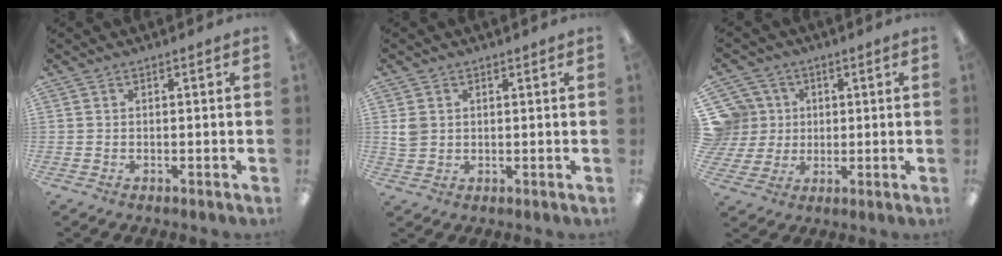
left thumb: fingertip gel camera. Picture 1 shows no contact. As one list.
[{"total": 3.6, "force": [1.2, 3.2, 1.1], "torque": [-0.018, 0.002, 0.023]}, {"total": 9.4, "force": [2.5, 9.0, 1.4], "torque": [-0.051, -0.006, 0.055]}]